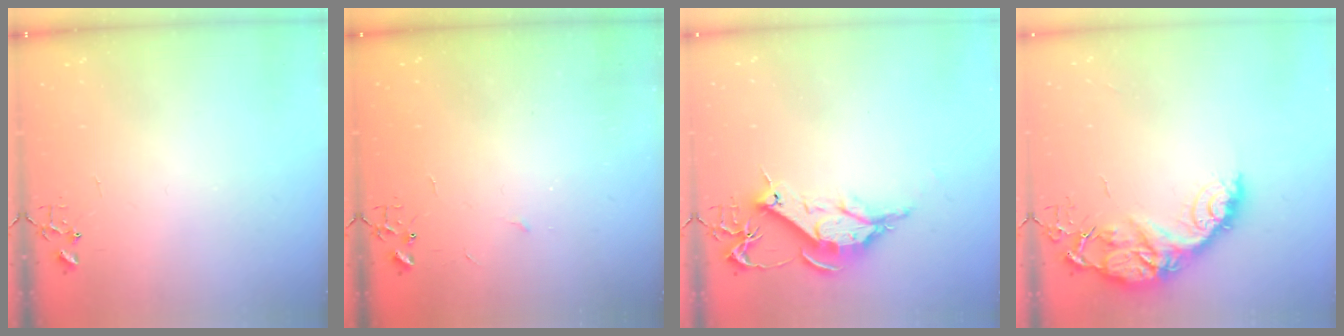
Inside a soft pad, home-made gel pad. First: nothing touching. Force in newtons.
{"total": 2.3, "press": 2.3, "slide": 0.4}
{"total": 12.1, "press": 12.1, "slide": 1.1}
{"total": 15.1, "press": 15.0, "slide": 1.1}